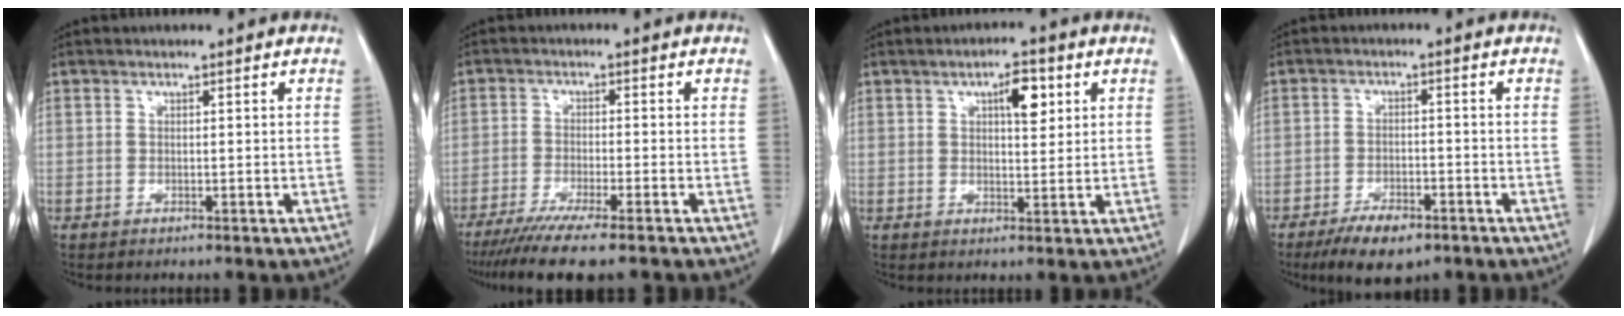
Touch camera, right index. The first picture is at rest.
{"total": 9.9, "force": [-7.8, 0.1, 6.2], "torque": [-0.091, -0.025, -0.124]}
{"total": 5.0, "force": [2.1, 1.6, 4.3], "torque": [-0.070, 0.004, 0.032]}
{"total": 6.8, "force": [-4.7, 2.6, 4.2], "torque": [-0.072, -0.006, -0.074]}